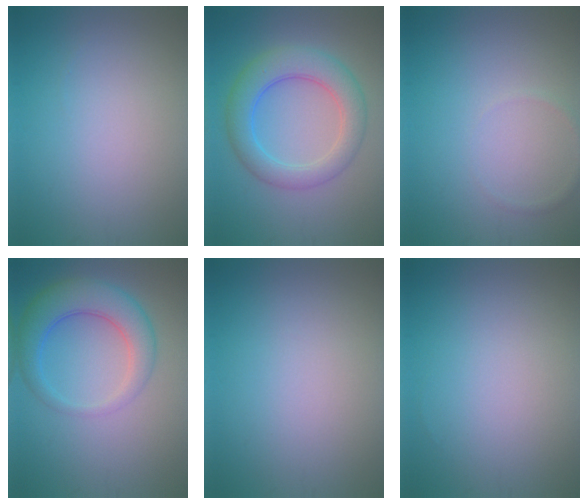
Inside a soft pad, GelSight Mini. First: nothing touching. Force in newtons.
{"total": 5.9, "press": 5.9, "slide": 0.2}
{"total": 0.7, "press": 0.7, "slide": 0.0}
{"total": 5.4, "press": 5.4, "slide": 0.2}
{"total": 0.0}
{"total": 0.0}